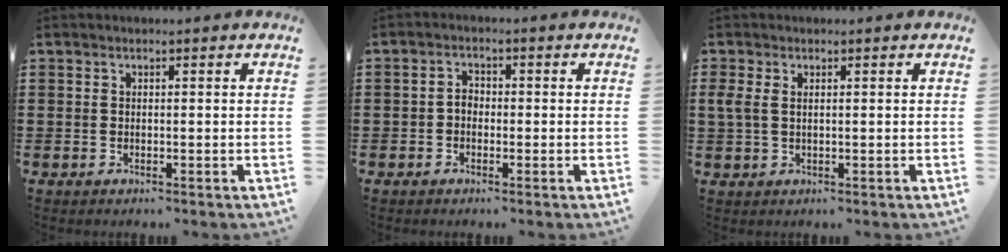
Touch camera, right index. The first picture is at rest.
{"total": 1.7, "force": [-0.6, 1.2, 1.1], "torque": [-0.022, 0.005, -0.013]}
{"total": 2.3, "force": [0.9, 1.0, 1.9], "torque": [-0.055, 0.000, 0.011]}